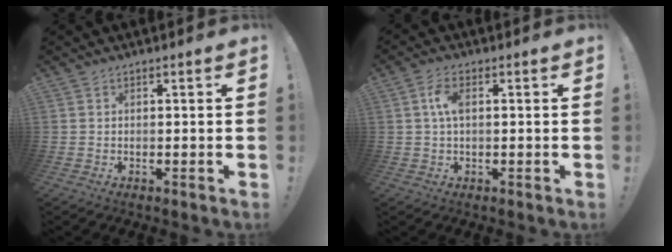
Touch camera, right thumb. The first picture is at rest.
{"total": 5.1, "force": [0.8, 2.6, 4.3], "torque": [-0.089, 0.008, 0.012]}